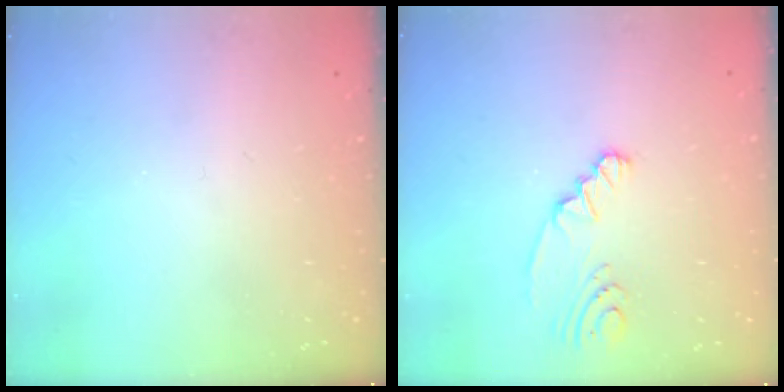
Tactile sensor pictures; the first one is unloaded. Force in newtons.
{"total": 2.8, "press": 2.6, "slide": 1.2}